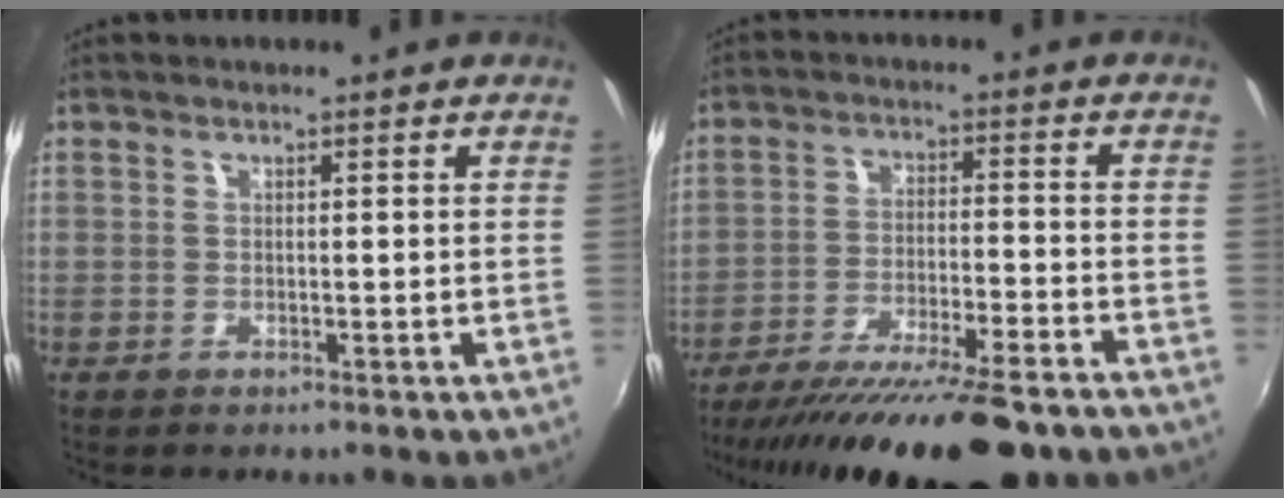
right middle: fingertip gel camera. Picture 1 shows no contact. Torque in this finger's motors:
{"motor_torque": [1.07, -1.07, 0.54, 0.21]}